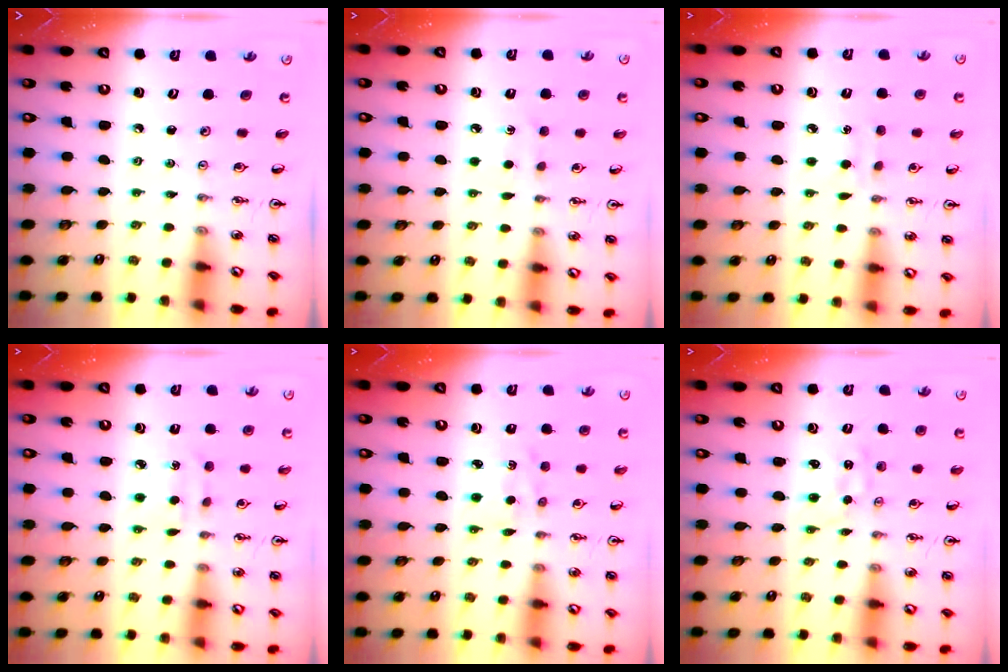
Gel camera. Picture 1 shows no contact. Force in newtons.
{"total": 5.1, "press": 5.1, "slide": 0.5}
{"total": 5.0, "press": 4.9, "slide": 0.5}
{"total": 4.2, "press": 4.1, "slide": 0.5}
{"total": 3.1, "press": 3.1, "slide": 0.2}
{"total": 0.0}